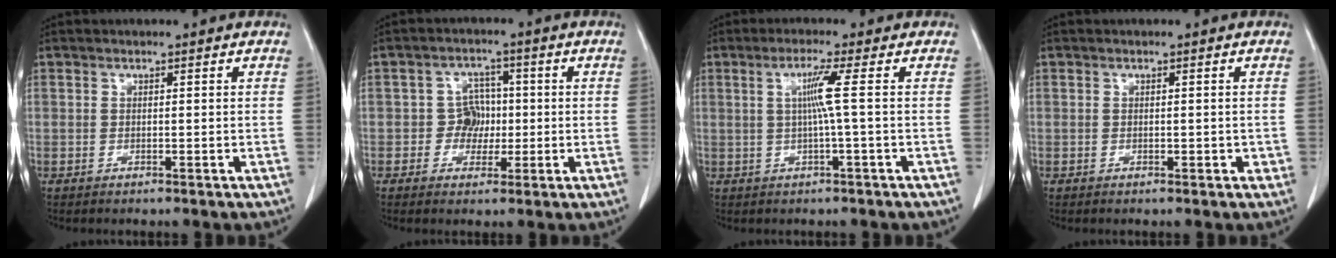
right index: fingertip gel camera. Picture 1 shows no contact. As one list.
[{"total": 4.0, "force": [-0.3, 3.8, 1.2], "torque": [-0.007, 0.013, -0.003]}, {"total": 4.1, "force": [0.4, -1.3, 3.9], "torque": [-0.077, 0.002, 0.009]}, {"total": 1.0, "force": [-0.1, 0.6, 0.7], "torque": [-0.004, 0.003, 0.002]}]